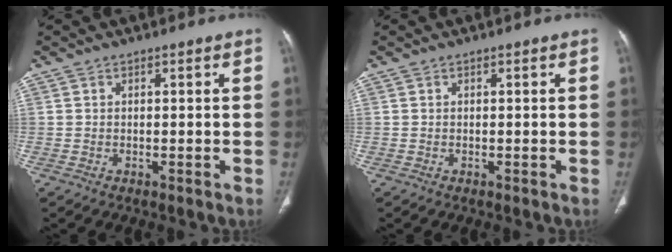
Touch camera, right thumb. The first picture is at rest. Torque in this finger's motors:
{"motor_torque": [0.15, 0.03, -0.10, -0.17, 0.04]}